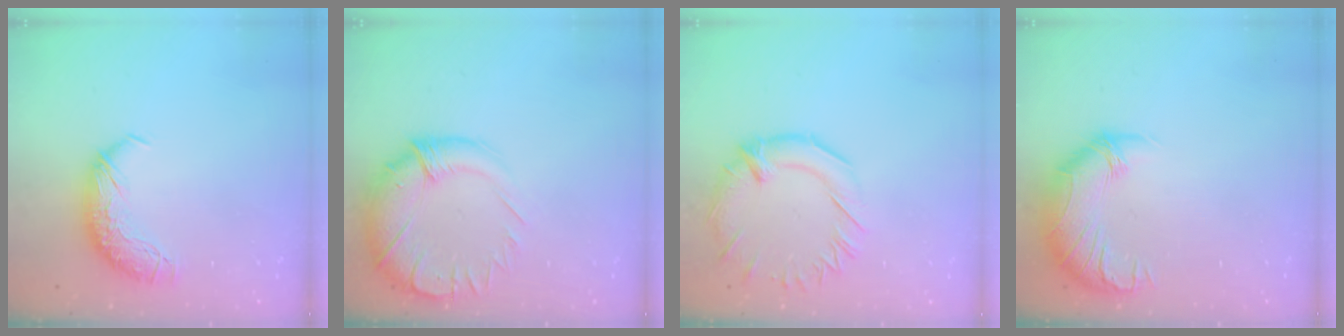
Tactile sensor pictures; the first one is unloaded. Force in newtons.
{"total": 4.1, "press": 2.2, "slide": 3.4}
{"total": 2.6, "press": 2.1, "slide": 1.5}
{"total": 2.4, "press": 0.8, "slide": 2.3}